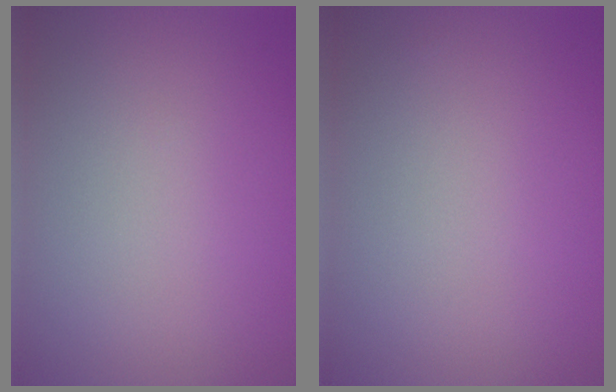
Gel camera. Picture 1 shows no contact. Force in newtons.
{"total": 0.0}